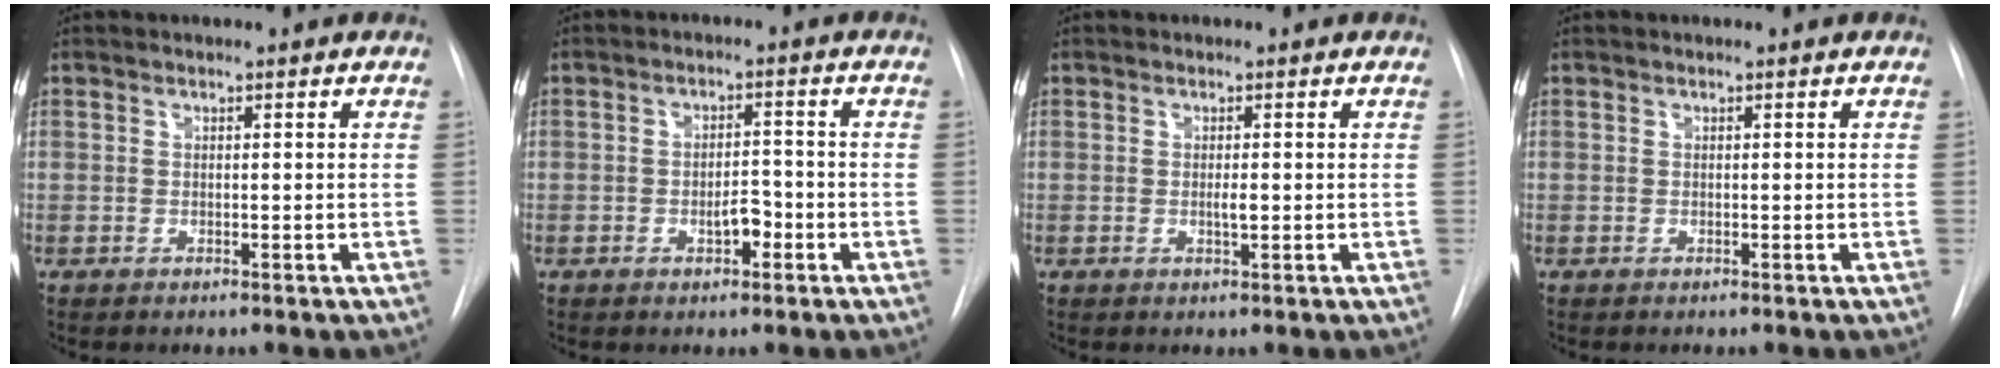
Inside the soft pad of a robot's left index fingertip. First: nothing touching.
{"total": 3.1, "force": [-1.4, 1.4, 2.4], "torque": [-0.031, 0.004, -0.020]}
{"total": 1.1, "force": [-0.1, 0.3, 1.0], "torque": [-0.018, -0.003, 0.000]}
{"total": 0.0}